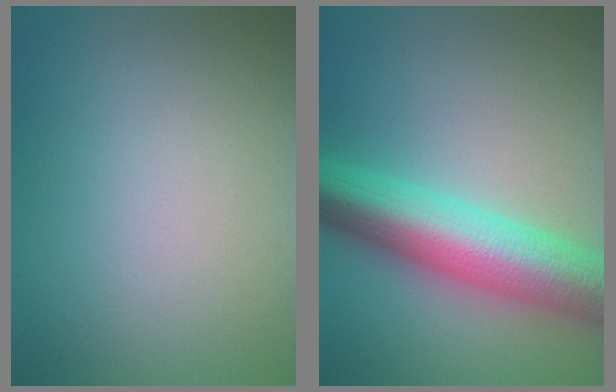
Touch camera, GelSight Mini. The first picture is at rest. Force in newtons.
{"total": 10.3, "press": 10.3, "slide": 0.2}